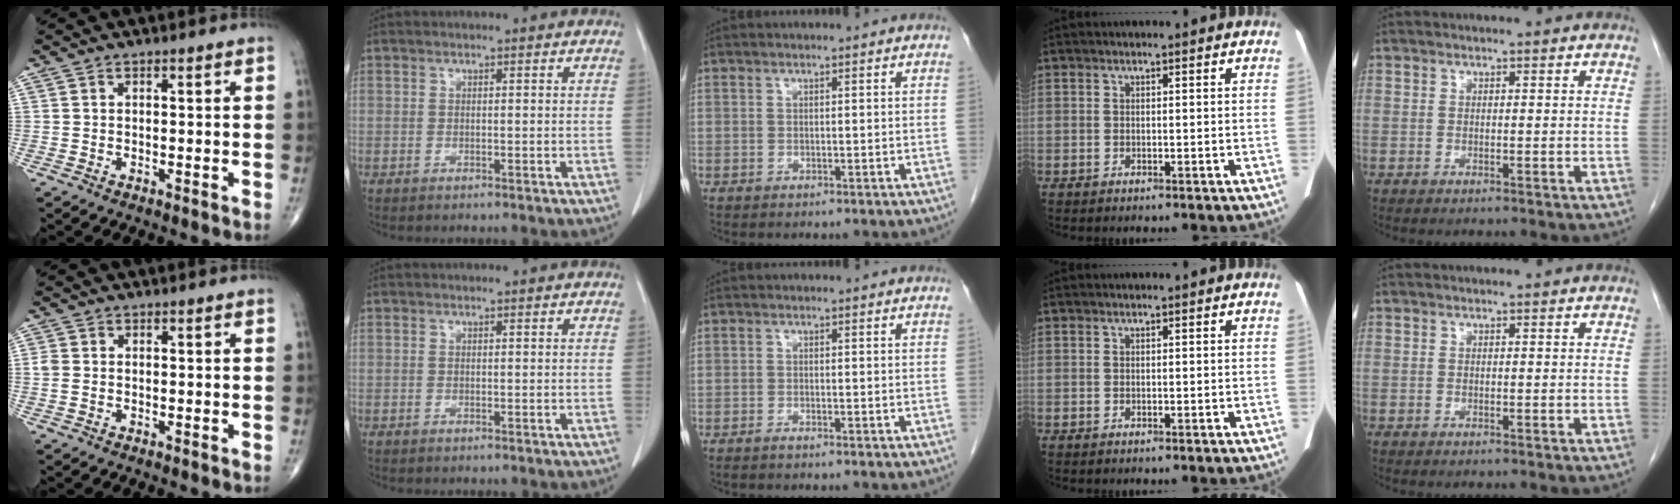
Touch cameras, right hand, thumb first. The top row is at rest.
{"thumb": {"total": 1.3, "force": [0.0, 0.9, 1.0], "torque": [-0.029, 0.002, 0.000]}, "middle": {"total": 0.8, "force": [-0.7, -0.1, 0.4], "torque": [-0.011, -0.001, -0.014]}}